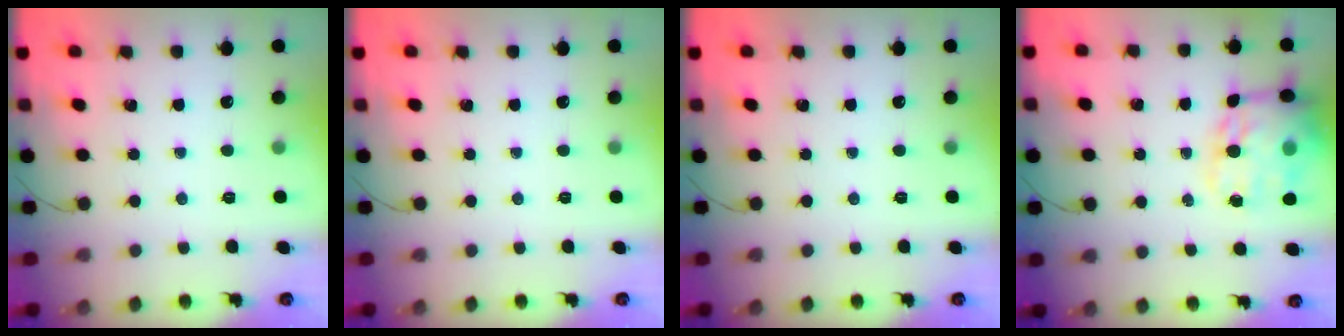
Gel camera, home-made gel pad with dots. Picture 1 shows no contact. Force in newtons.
{"total": 0.0}
{"total": 0.0}
{"total": 18.8, "press": 18.4, "slide": 3.7}